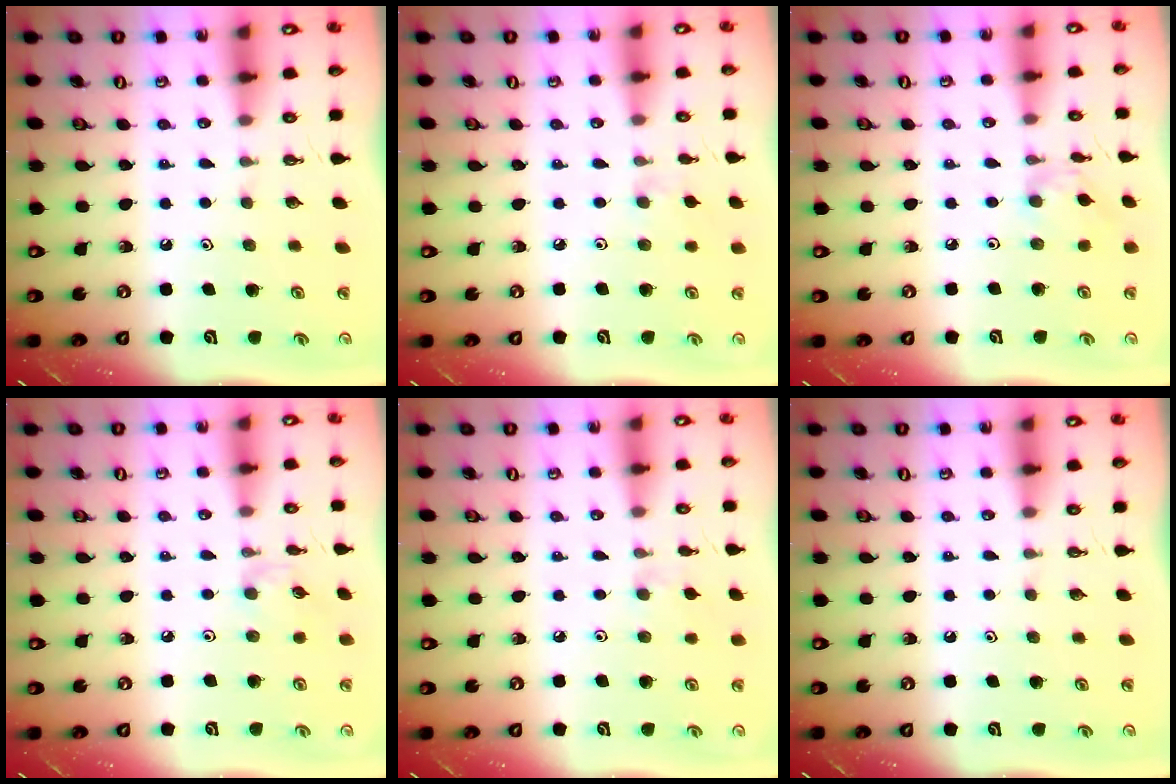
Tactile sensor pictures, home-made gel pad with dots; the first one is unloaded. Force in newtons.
{"total": 1.9, "press": 1.9, "slide": 0.5}
{"total": 2.7, "press": 2.7, "slide": 0.3}
{"total": 2.4, "press": 2.4, "slide": 0.3}
{"total": 1.9, "press": 1.9, "slide": 0.5}
{"total": 0.0}